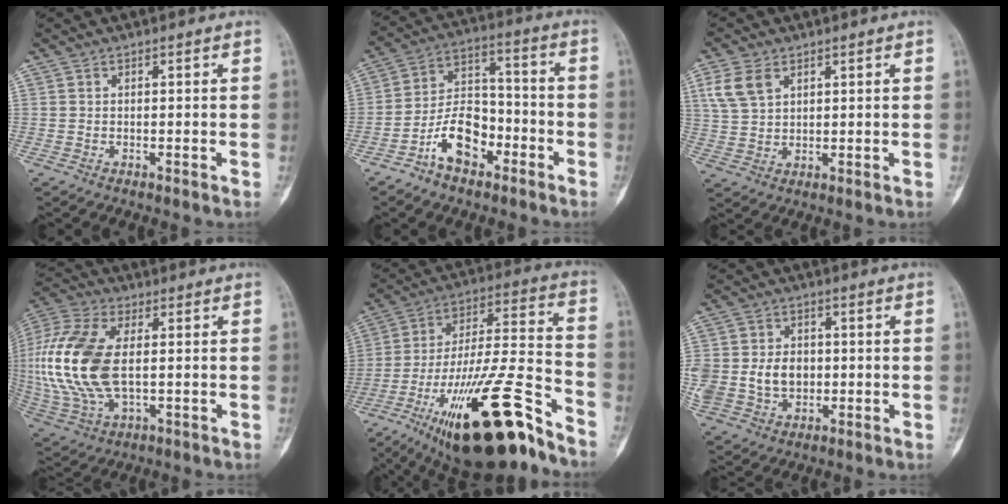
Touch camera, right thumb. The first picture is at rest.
{"total": 11.3, "force": [-6.0, 6.6, 6.9], "torque": [-0.106, 0.061, -0.113]}
{"total": 6.6, "force": [3.0, 4.2, 4.0], "torque": [-0.079, -0.002, 0.067]}
{"total": 19.8, "force": [0.7, 10.8, 16.6], "torque": [-0.384, 0.000, 0.018]}
{"total": 28.6, "force": [-17.2, 7.5, 21.6], "torque": [-0.340, 0.072, -0.280]}
{"total": 14.2, "force": [-0.4, 11.5, 8.3], "torque": [-0.181, 0.013, 0.012]}